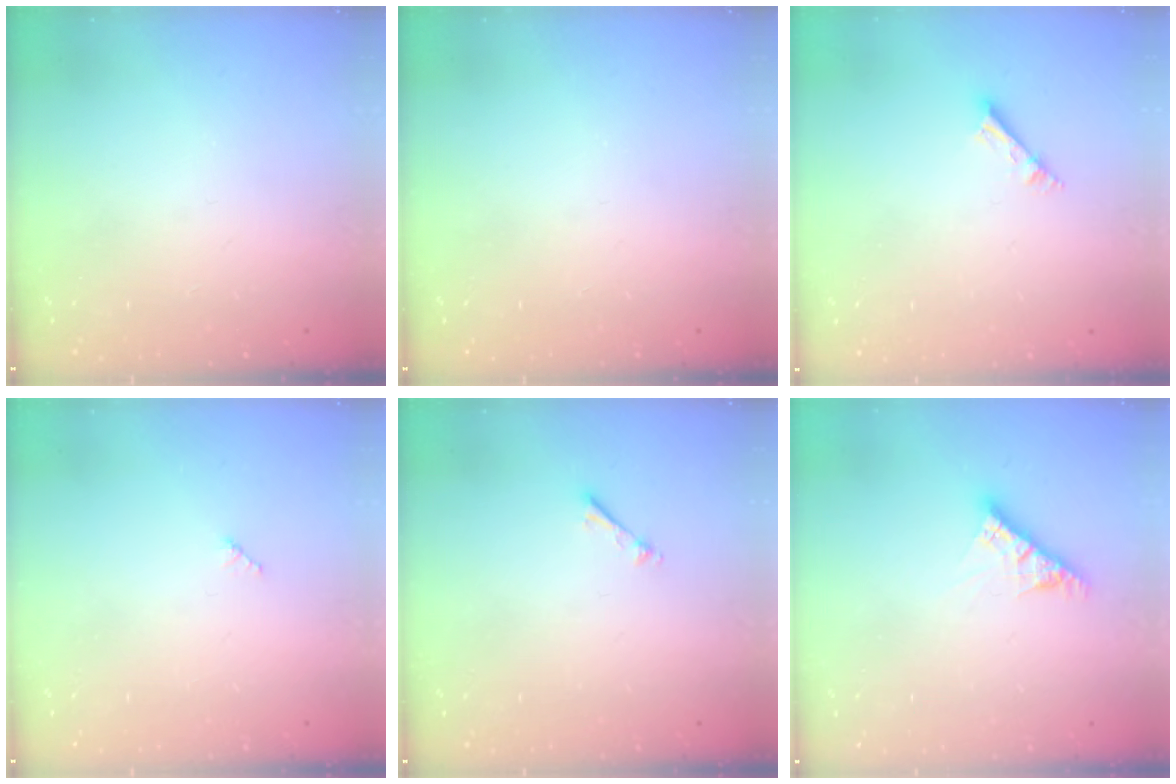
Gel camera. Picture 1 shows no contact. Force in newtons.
{"total": 0.0}
{"total": 3.9, "press": 3.8, "slide": 0.5}
{"total": 2.5, "press": 2.5, "slide": 0.3}
{"total": 1.0, "press": 1.0, "slide": 0.2}
{"total": 7.8, "press": 7.7, "slide": 0.8}